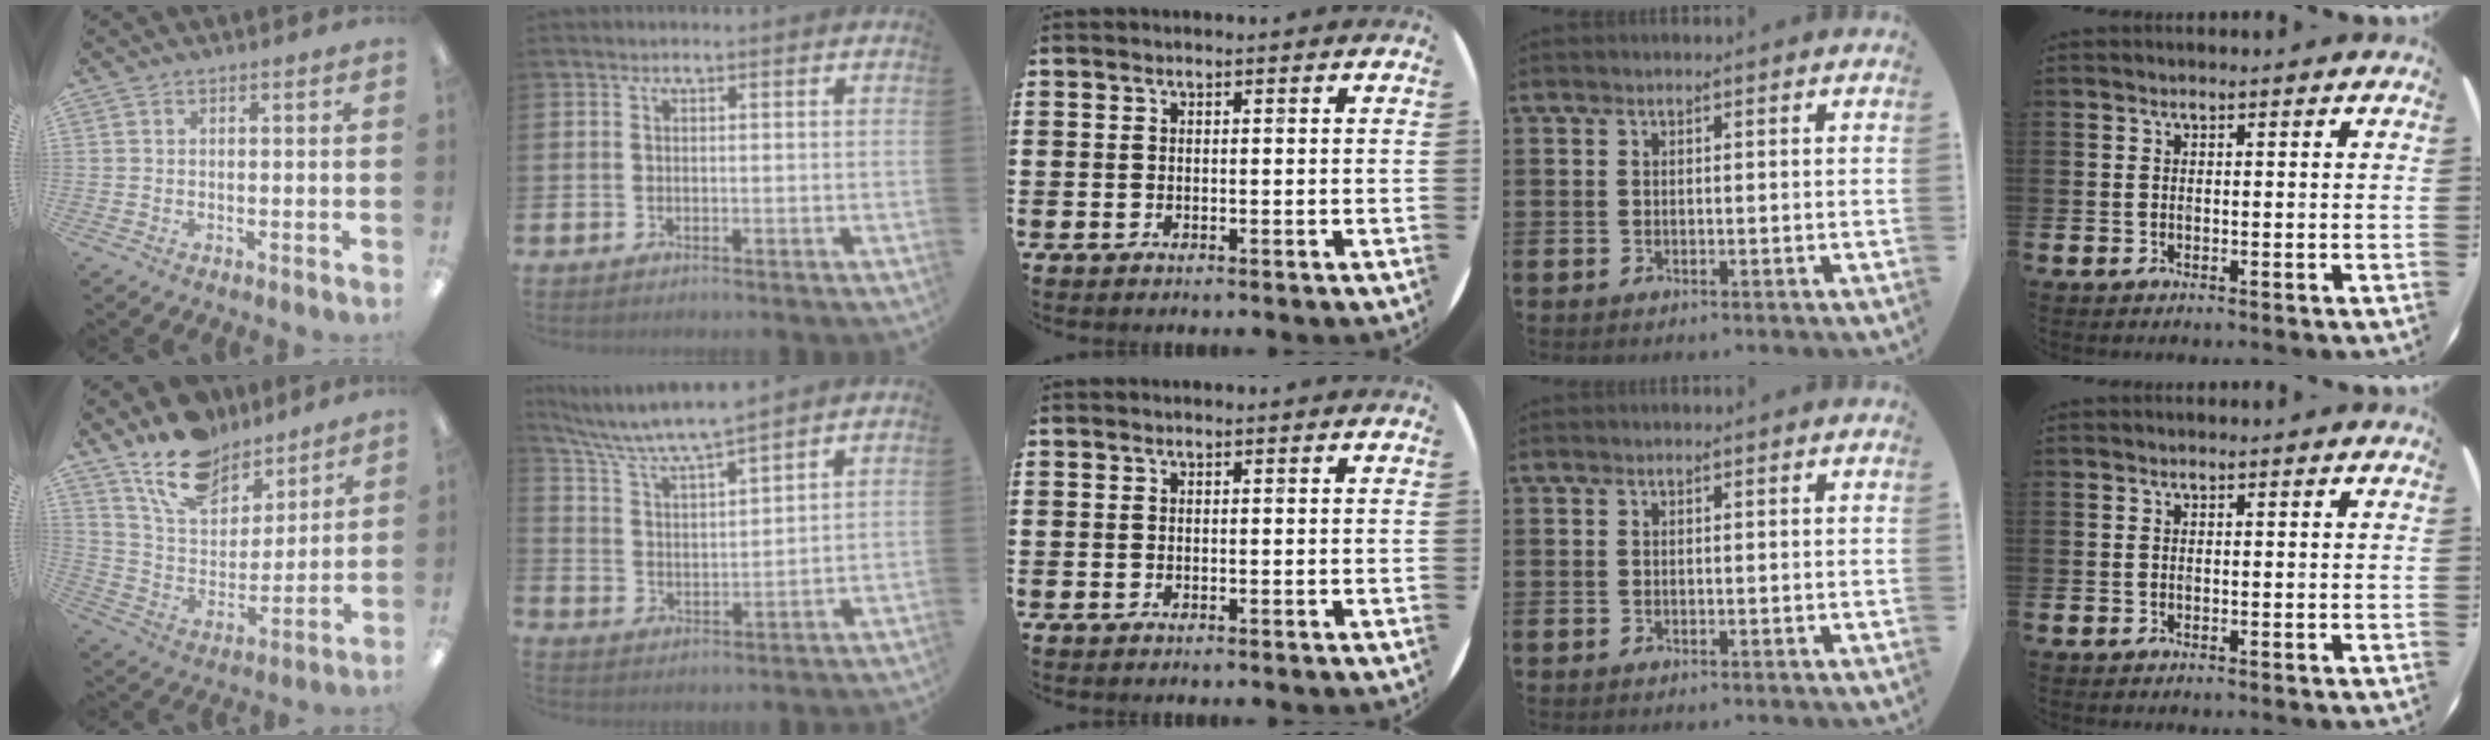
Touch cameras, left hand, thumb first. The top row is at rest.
{"thumb": {"total": 10.4, "force": [8.2, 5.9, 2.4], "torque": [-0.037, -0.053, 0.153]}, "index": {"total": 4.4, "force": [4.3, -0.2, 1.2], "torque": [-0.043, -0.016, 0.077]}}